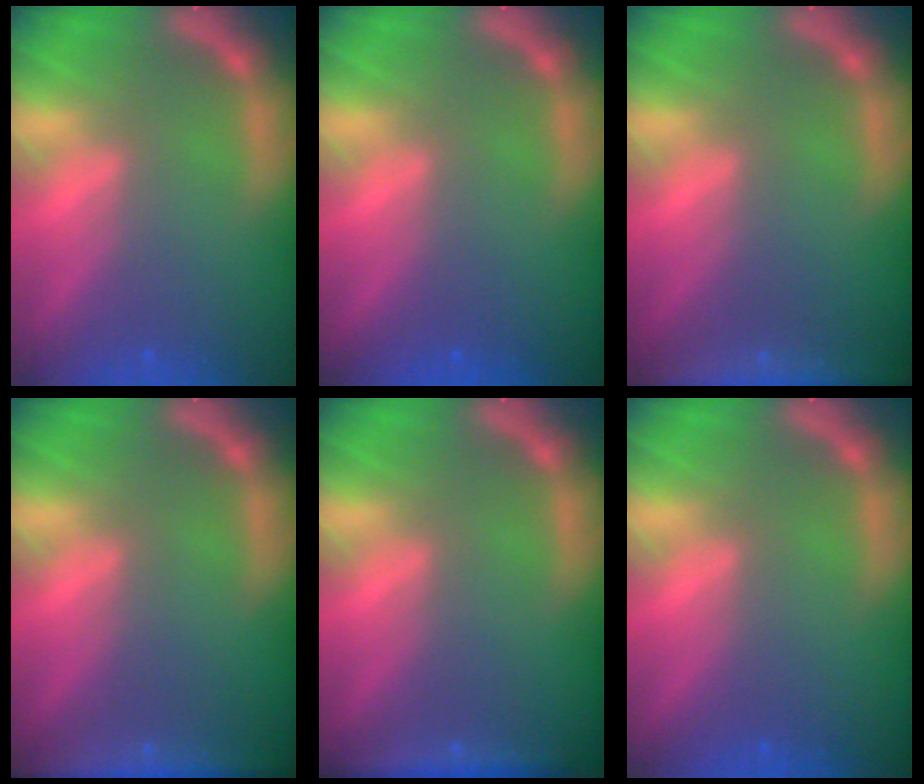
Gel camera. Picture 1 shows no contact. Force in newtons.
{"total": 0.0}
{"total": 7.5}
{"total": 5.5}
{"total": 3.0}
{"total": 0.0}